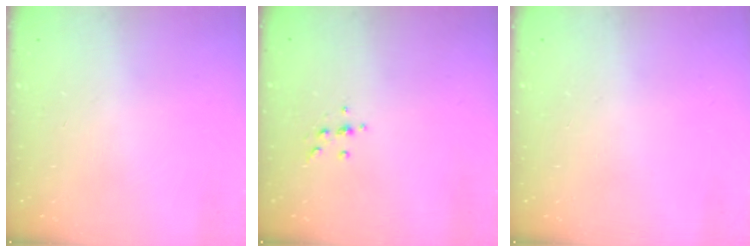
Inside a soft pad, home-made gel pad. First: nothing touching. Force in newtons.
{"total": 3.5, "press": 3.3, "slide": 1.0}
{"total": 0.0}